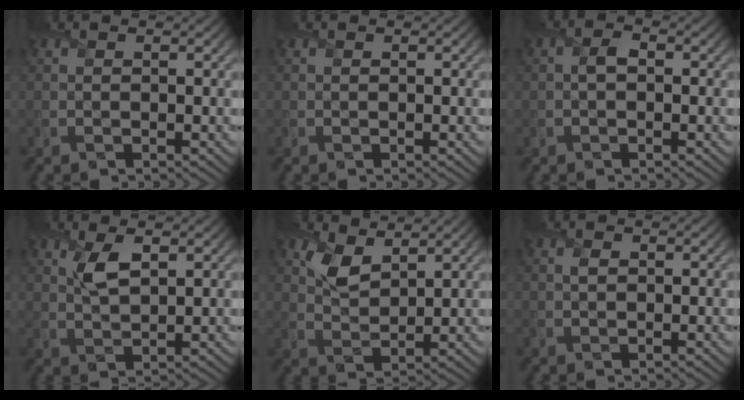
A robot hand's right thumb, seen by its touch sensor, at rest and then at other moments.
{"total": 0.0}
{"total": 1.4, "force": [-0.2, 0.9, 1.0], "torque": [-0.021, 0.005, -0.006]}
{"total": 3.7, "force": [1.8, 1.4, 2.9], "torque": [-0.065, 0.003, 0.035]}
{"total": 4.4, "force": [2.9, 2.1, 2.6], "torque": [-0.065, -0.003, 0.057]}
{"total": 0.7, "force": [0.2, 0.5, 0.5], "torque": [-0.012, 0.000, 0.002]}